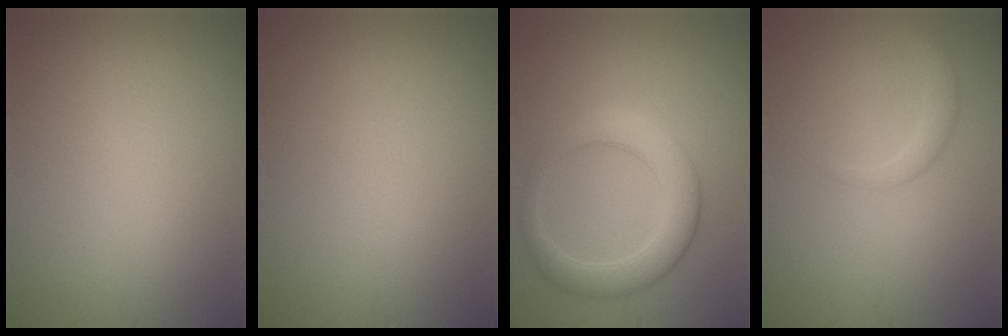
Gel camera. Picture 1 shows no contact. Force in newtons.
{"total": 0.0}
{"total": 4.2, "press": 4.2, "slide": 0.5}
{"total": 1.7, "press": 1.7, "slide": 0.1}